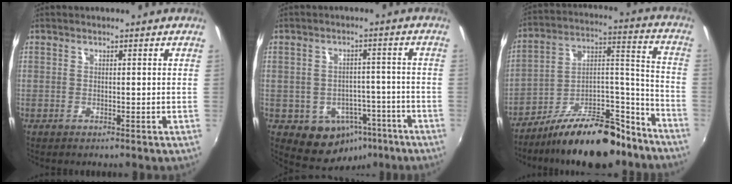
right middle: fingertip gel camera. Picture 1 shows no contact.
{"total": 9.5, "force": [-5.0, 7.4, 3.5], "torque": [-0.065, 0.025, -0.038]}
{"total": 21.1, "force": [-16.3, 7.3, 11.2], "torque": [-0.170, 0.032, -0.244]}